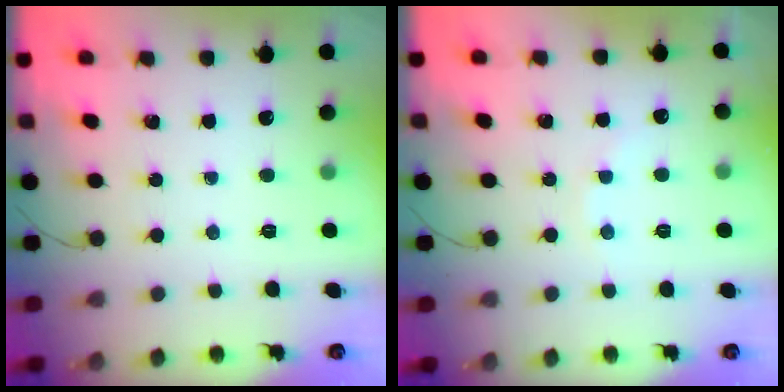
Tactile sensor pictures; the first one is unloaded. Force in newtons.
{"total": 5.0, "press": 5.0, "slide": 0.9}